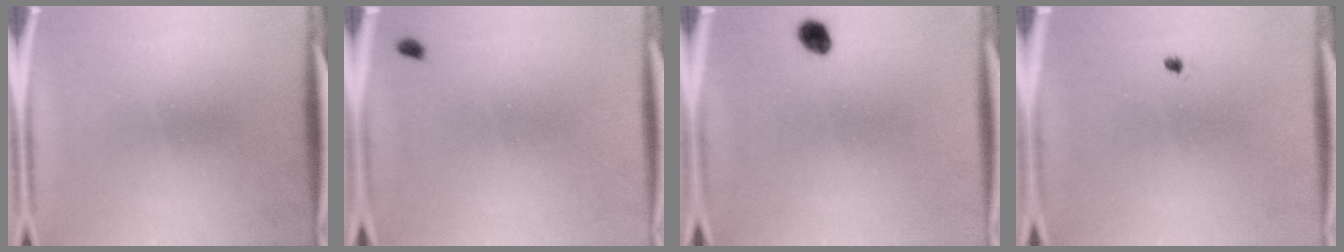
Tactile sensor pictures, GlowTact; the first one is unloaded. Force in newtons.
{"total": 0.8}
{"total": 2.2}
{"total": 0.6}